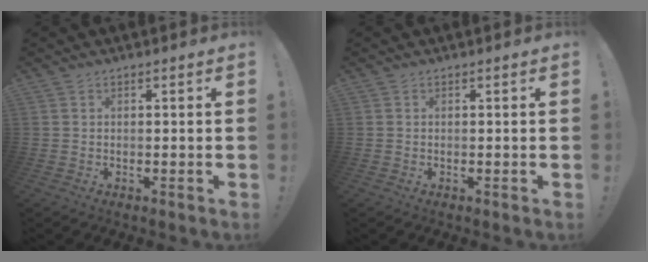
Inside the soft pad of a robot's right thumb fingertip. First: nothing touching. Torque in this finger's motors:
{"motor_torque": [-0.01, 0.16, 0.29, -0.21, -0.02]}